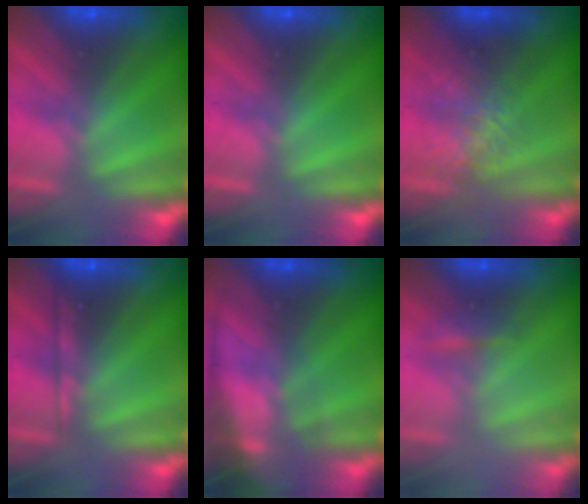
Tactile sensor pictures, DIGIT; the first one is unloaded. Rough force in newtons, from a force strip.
{"total": 0.0}
{"total": 2.4}
{"total": 2.1}
{"total": 5.8}
{"total": 2.2}